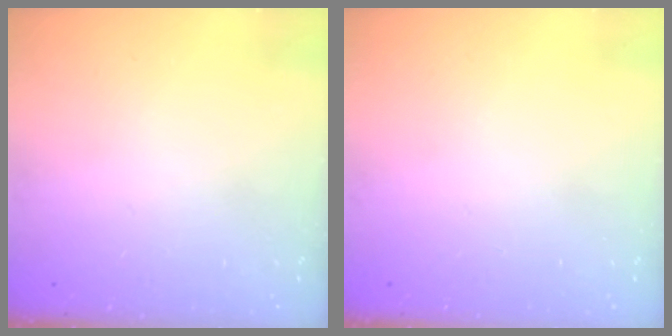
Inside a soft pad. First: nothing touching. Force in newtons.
{"total": 0.0}